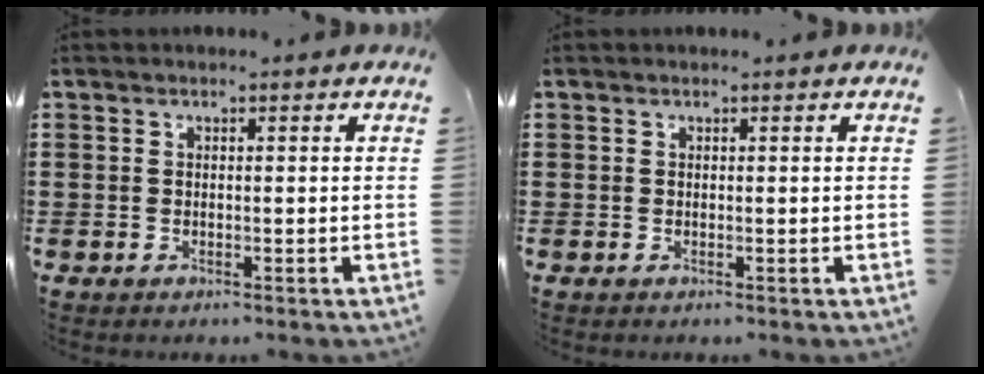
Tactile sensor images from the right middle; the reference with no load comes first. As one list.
[{"total": 0.0}]